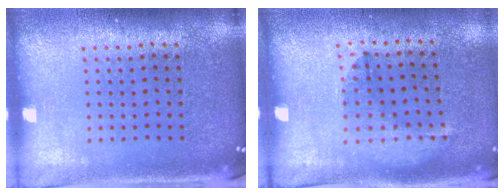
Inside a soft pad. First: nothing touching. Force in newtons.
{"total": 1.3, "press": 0.9, "slide": 0.9}